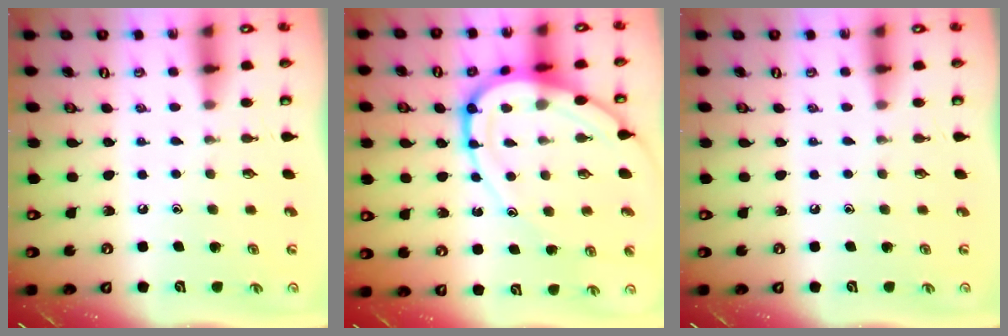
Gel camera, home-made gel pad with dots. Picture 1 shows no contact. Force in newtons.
{"total": 14.5, "press": 14.4, "slide": 1.8}
{"total": 0.0}